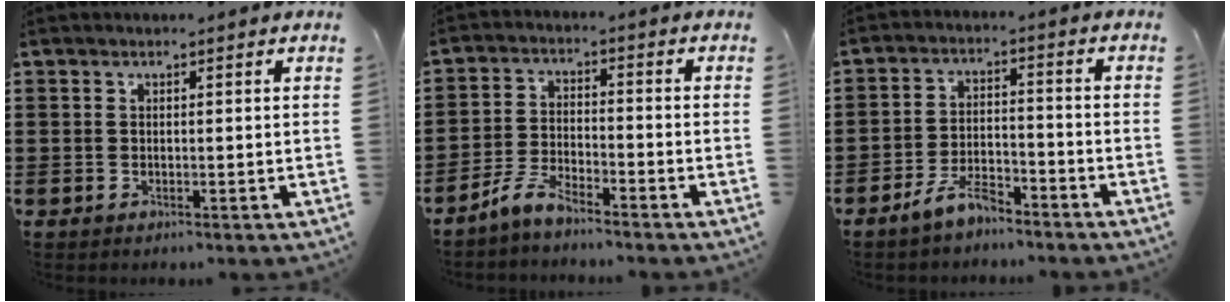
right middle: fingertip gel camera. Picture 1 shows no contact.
{"total": 5.0, "force": [-4.5, 0.9, 2.1], "torque": [-0.058, -0.003, -0.093]}
{"total": 5.6, "force": [-4.9, 1.5, 2.3], "torque": [-0.058, 0.003, -0.099]}